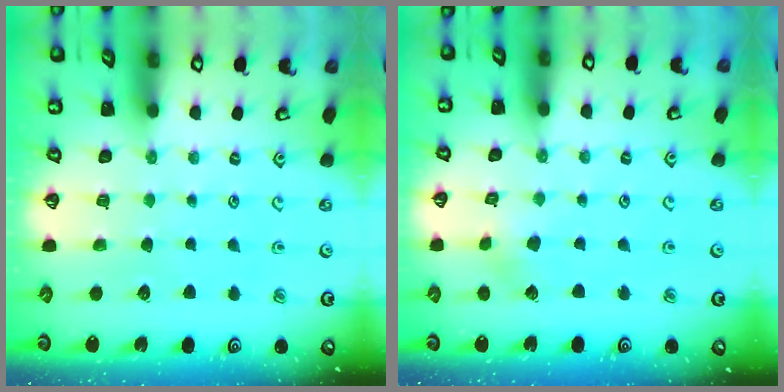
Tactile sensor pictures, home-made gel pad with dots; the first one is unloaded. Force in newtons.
{"total": 2.7, "press": 2.7, "slide": 0.3}